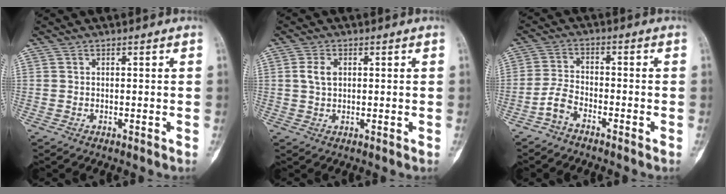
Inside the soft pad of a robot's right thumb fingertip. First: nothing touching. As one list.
[{"total": 3.1, "force": [0.6, 2.0, 2.3], "torque": [-0.047, 0.003, 0.012]}, {"total": 3.8, "force": [-2.8, 1.5, 2.0], "torque": [-0.041, 0.024, -0.061]}]